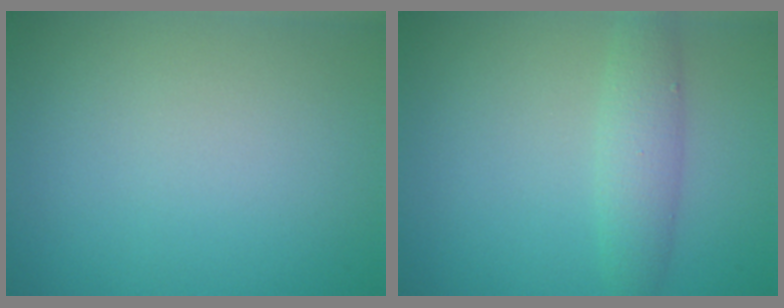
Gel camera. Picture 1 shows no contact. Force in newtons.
{"total": 2.9, "press": 2.9, "slide": 0.0}